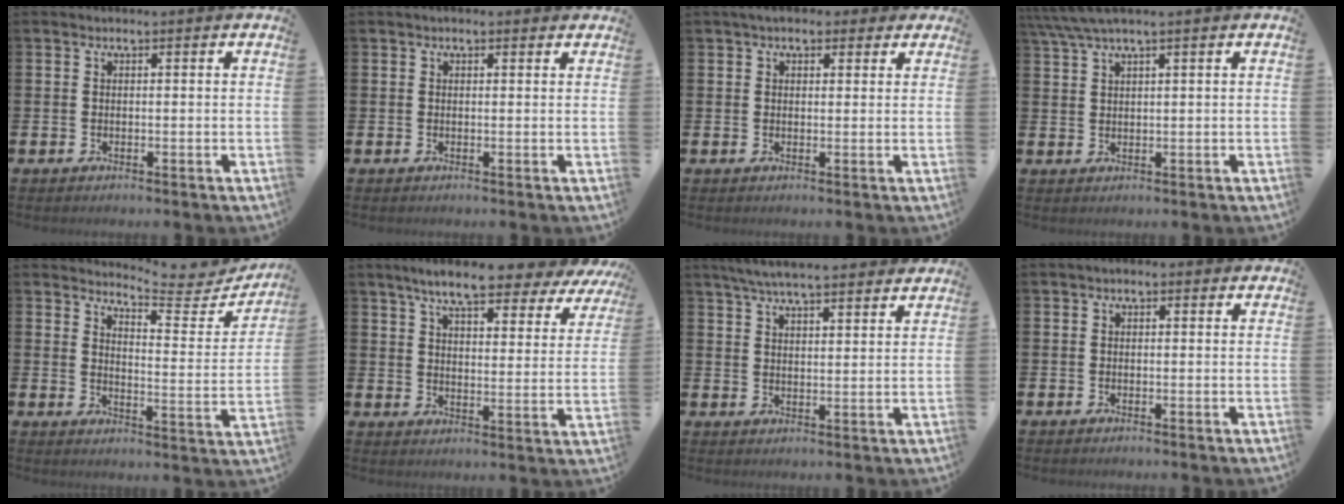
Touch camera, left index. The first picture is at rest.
{"total": 0.6, "force": [0.4, 0.4, 0.3], "torque": [-0.005, 0.006, 0.005]}
{"total": 3.3, "force": [2.7, 1.7, 0.9], "torque": [-0.014, -0.001, 0.046]}
{"total": 3.1, "force": [2.3, 0.0, 2.1], "torque": [-0.046, 0.001, 0.043]}
{"total": 5.5, "force": [5.4, 0.5, 0.9], "torque": [-0.022, -0.052, 0.086]}
{"total": 8.7, "force": [7.6, 1.3, 3.9], "torque": [-0.087, -0.039, 0.131]}
{"total": 5.6, "force": [5.2, 0.6, 2.0], "torque": [-0.049, -0.018, 0.094]}
{"total": 0.8, "force": [-0.2, 0.7, 0.4], "torque": [-0.002, 0.005, -0.008]}